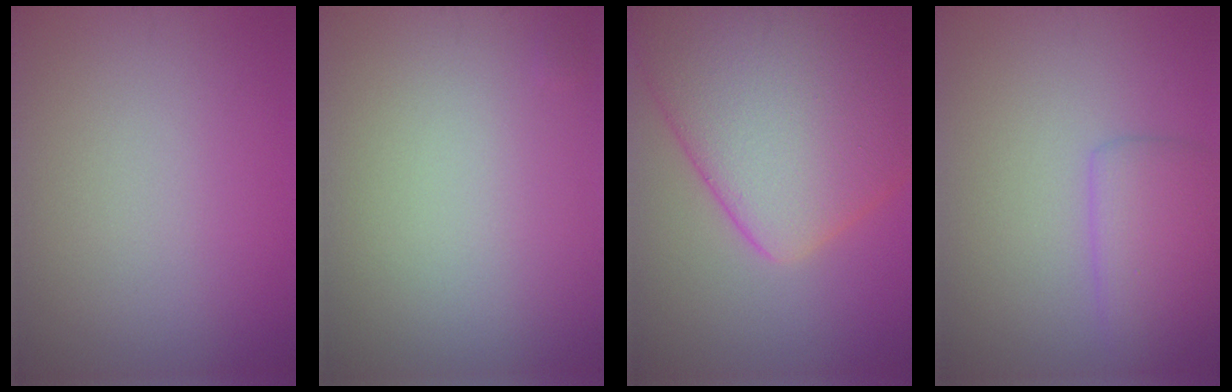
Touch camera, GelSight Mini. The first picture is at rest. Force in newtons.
{"total": 0.0}
{"total": 14.7, "press": 14.7, "slide": 0.5}
{"total": 3.4, "press": 3.4, "slide": 0.1}